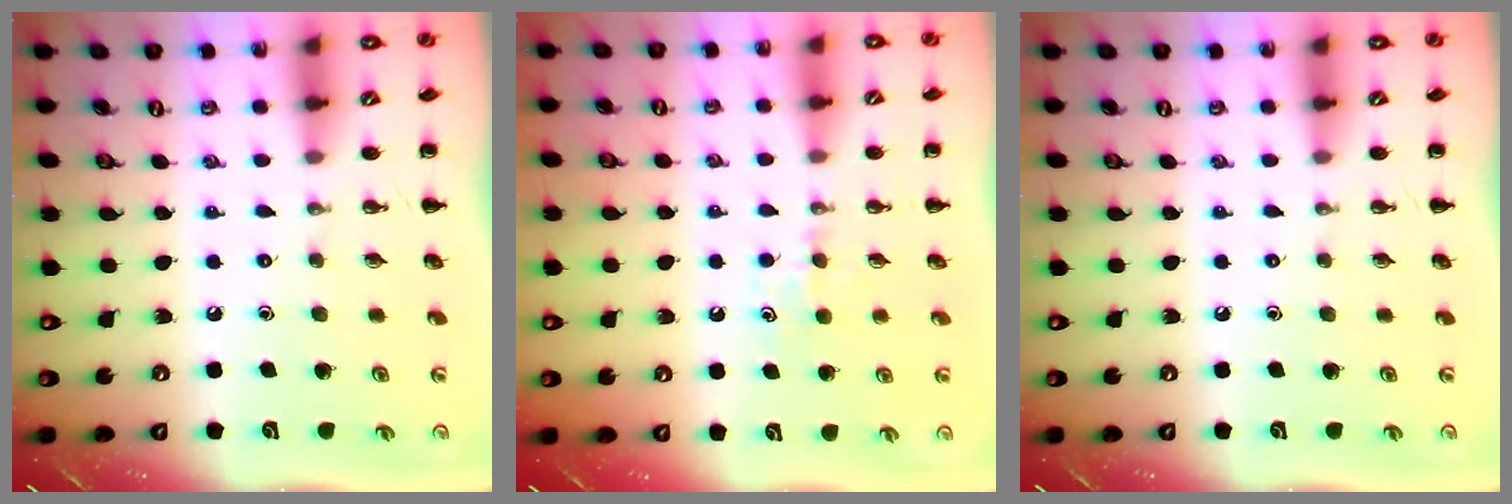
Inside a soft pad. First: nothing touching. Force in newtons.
{"total": 3.9, "press": 3.7, "slide": 1.3}
{"total": 0.0}